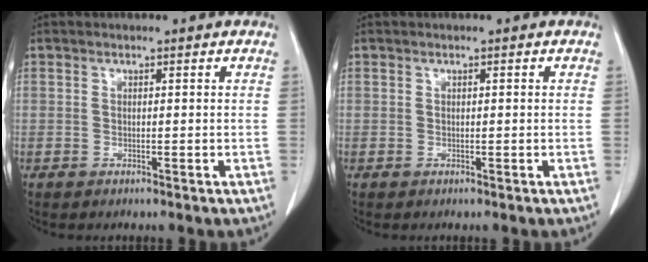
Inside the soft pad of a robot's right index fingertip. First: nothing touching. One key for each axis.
{"total": 0.0}